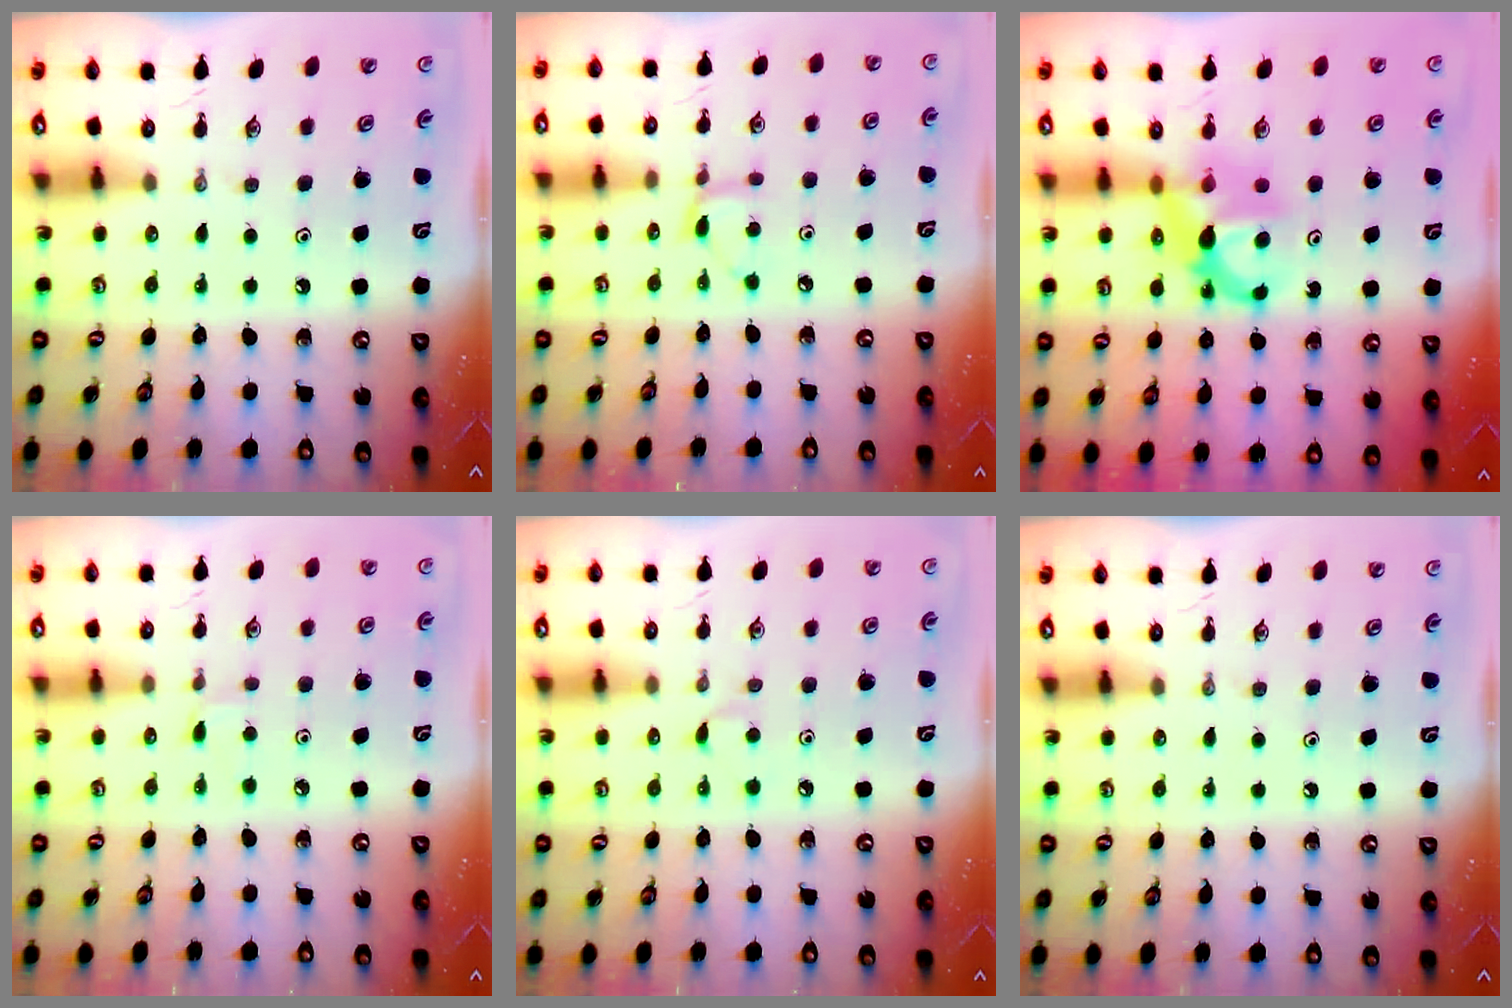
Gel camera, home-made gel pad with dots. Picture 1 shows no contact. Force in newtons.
{"total": 5.7, "press": 5.6, "slide": 0.6}
{"total": 6.8, "press": 6.8, "slide": 0.2}
{"total": 2.3, "press": 2.3, "slide": 0.3}
{"total": 3.6, "press": 3.6, "slide": 0.5}
{"total": 0.0}